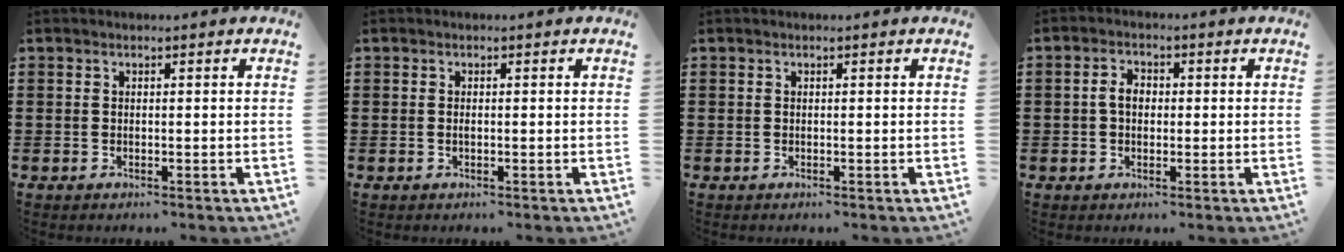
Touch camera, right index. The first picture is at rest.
{"total": 0.6, "force": [-0.1, 0.2, 0.6], "torque": [-0.013, -0.003, -0.001]}
{"total": 0.0}
{"total": 3.0, "force": [0.0, 2.0, 2.2], "torque": [-0.047, 0.008, -0.003]}